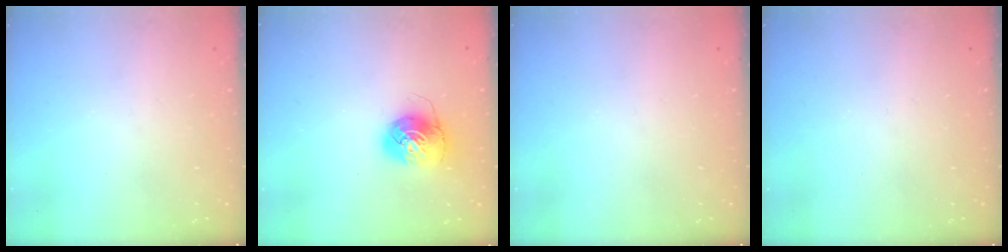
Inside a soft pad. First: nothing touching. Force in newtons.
{"total": 8.8, "press": 8.8, "slide": 0.3}
{"total": 0.0}
{"total": 0.0}